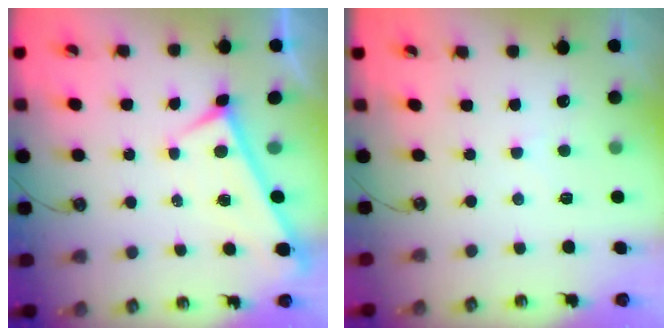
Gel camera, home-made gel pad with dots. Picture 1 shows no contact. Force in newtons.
{"total": 5.2, "press": 5.2, "slide": 0.5}